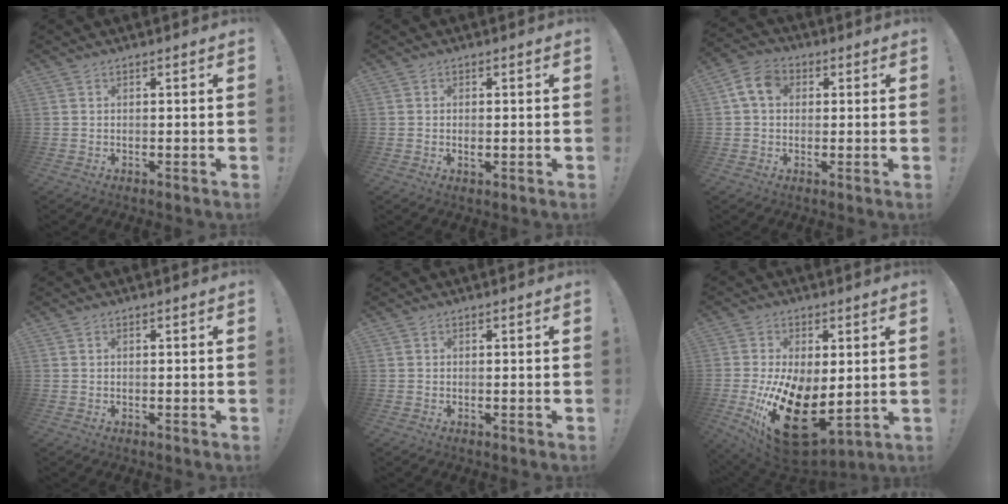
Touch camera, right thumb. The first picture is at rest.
{"total": 1.1, "force": [-0.1, 0.5, 0.9], "torque": [-0.010, -0.001, -0.002]}
{"total": 8.0, "force": [2.2, 5.9, 5.1], "torque": [-0.094, 0.010, 0.044]}
{"total": 0.0}
{"total": 0.0}
{"total": 21.2, "force": [-4.5, 12.0, 16.9], "torque": [-0.294, 0.001, -0.055]}